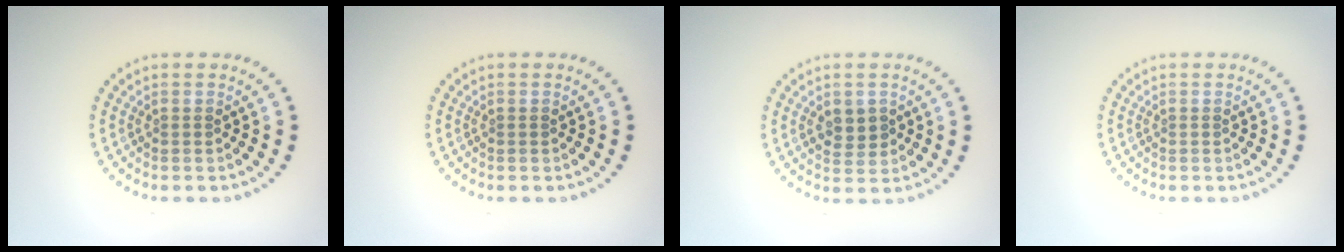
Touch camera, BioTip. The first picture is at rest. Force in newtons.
{"total": 0.0}
{"total": 2.4, "press": 2.3, "slide": 0.6}
{"total": 0.0}